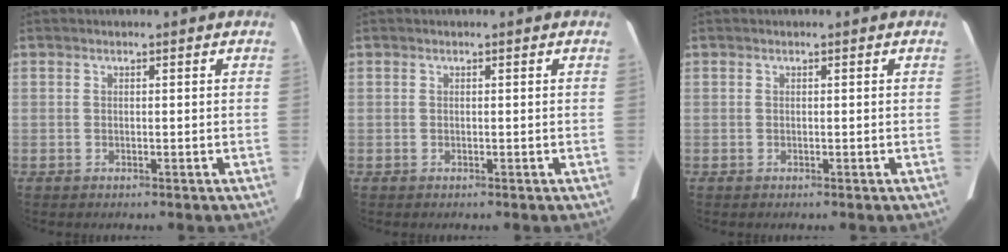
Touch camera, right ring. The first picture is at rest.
{"total": 0.0}
{"total": 0.0}